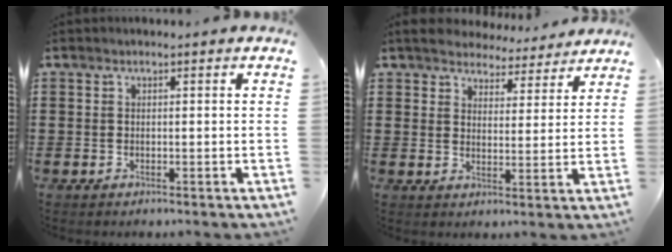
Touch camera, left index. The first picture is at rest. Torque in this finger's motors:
{"motor_torque": [2.14, 0.00, 0.57, 0.11]}